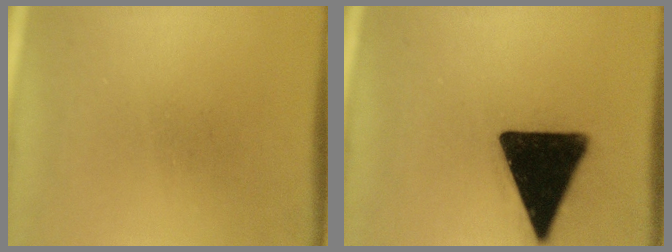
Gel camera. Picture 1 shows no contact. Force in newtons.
{"total": 19.6}